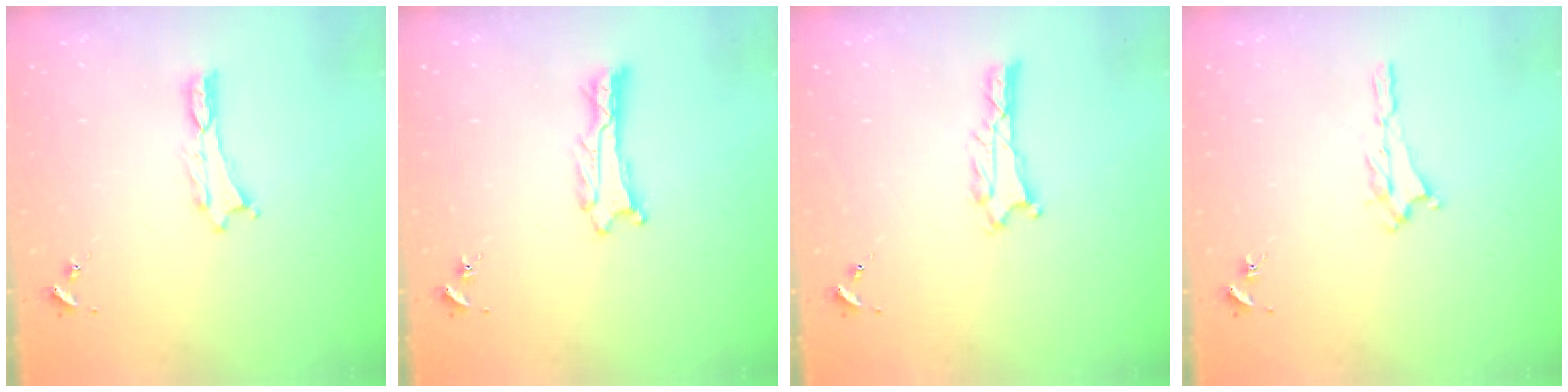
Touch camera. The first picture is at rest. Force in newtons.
{"total": 0.9, "press": 0.8, "slide": 0.1}
{"total": 2.0, "press": 2.0, "slide": 0.3}
{"total": 1.2, "press": 1.1, "slide": 0.5}